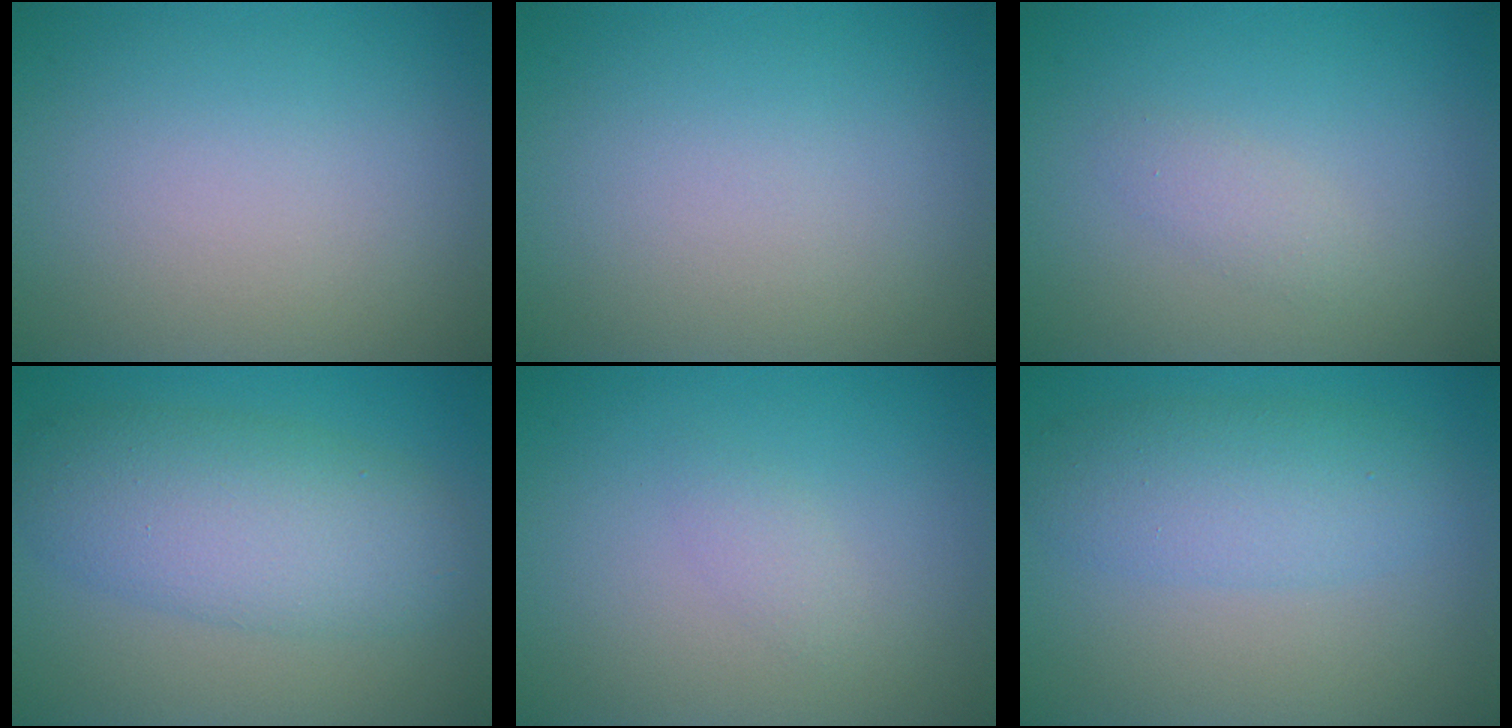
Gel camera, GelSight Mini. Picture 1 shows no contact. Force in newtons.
{"total": 0.0}
{"total": 1.2, "press": 1.2, "slide": 0.1}
{"total": 6.6, "press": 6.6, "slide": 0.2}
{"total": 1.0, "press": 1.0, "slide": 0.0}
{"total": 4.3, "press": 4.3, "slide": 0.0}